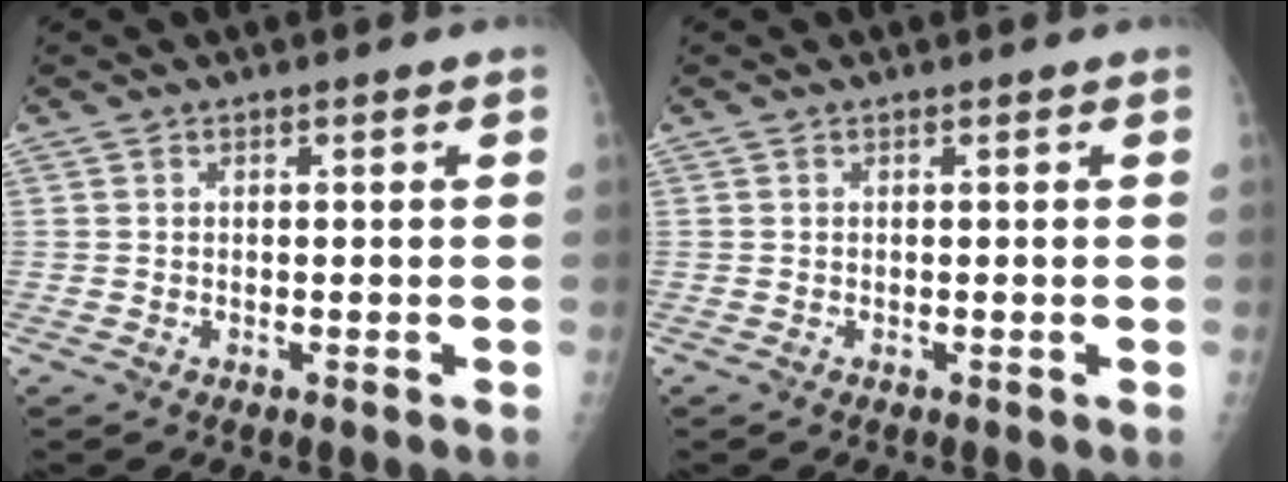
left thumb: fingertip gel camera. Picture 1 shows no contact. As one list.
[{"total": 0.0}]